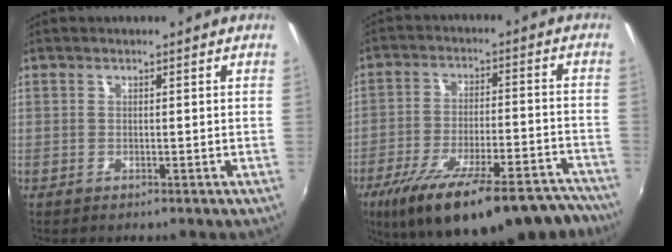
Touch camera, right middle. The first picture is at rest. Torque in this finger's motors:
{"motor_torque": [1.11, -1.03, 0.46, 0.21]}